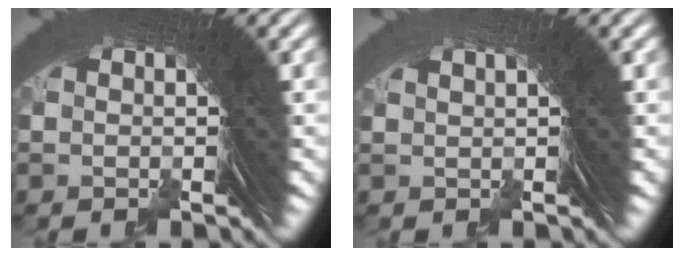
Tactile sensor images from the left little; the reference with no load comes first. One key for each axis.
{"total": 0.9, "fx": 0.7, "fy": -0.5, "fz": 0.0, "tx": 0.011, "ty": 0.008, "tz": 0.014}